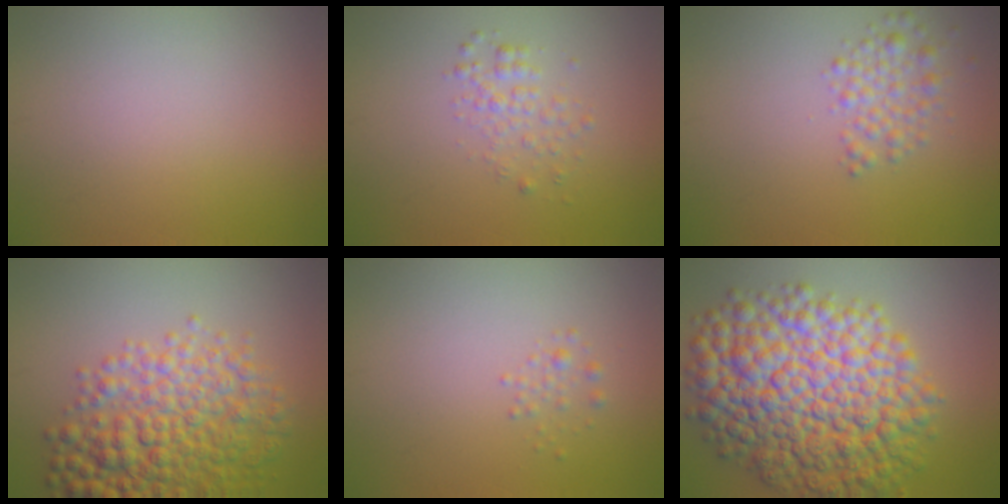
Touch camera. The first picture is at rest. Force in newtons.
{"total": 1.7, "press": 1.7, "slide": 0.1}
{"total": 2.3, "press": 2.3, "slide": 0.1}
{"total": 7.2, "press": 7.2, "slide": 0.2}
{"total": 0.9, "press": 0.9, "slide": 0.1}
{"total": 12.8, "press": 12.8, "slide": 0.2}